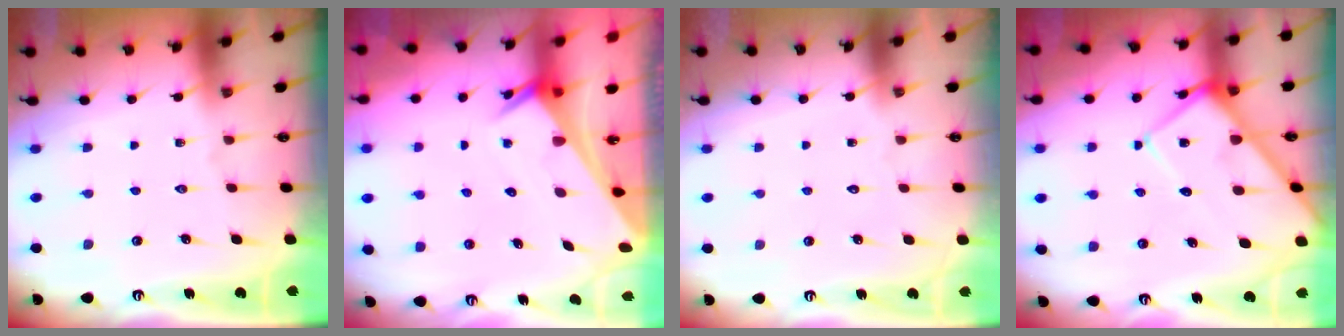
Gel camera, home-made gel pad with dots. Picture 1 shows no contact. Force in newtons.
{"total": 2.4, "press": 2.4, "slide": 0.2}
{"total": 1.5, "press": 1.5, "slide": 0.0}
{"total": 9.3, "press": 9.2, "slide": 1.0}